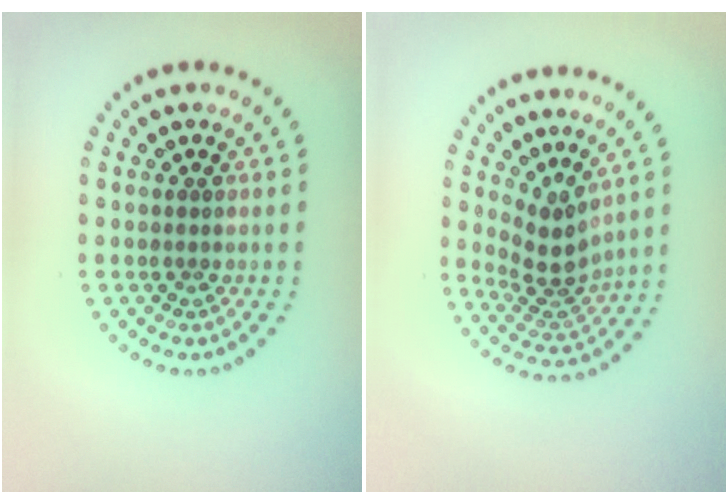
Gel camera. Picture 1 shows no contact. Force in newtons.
{"total": 3.4, "press": 2.3, "slide": 2.4}